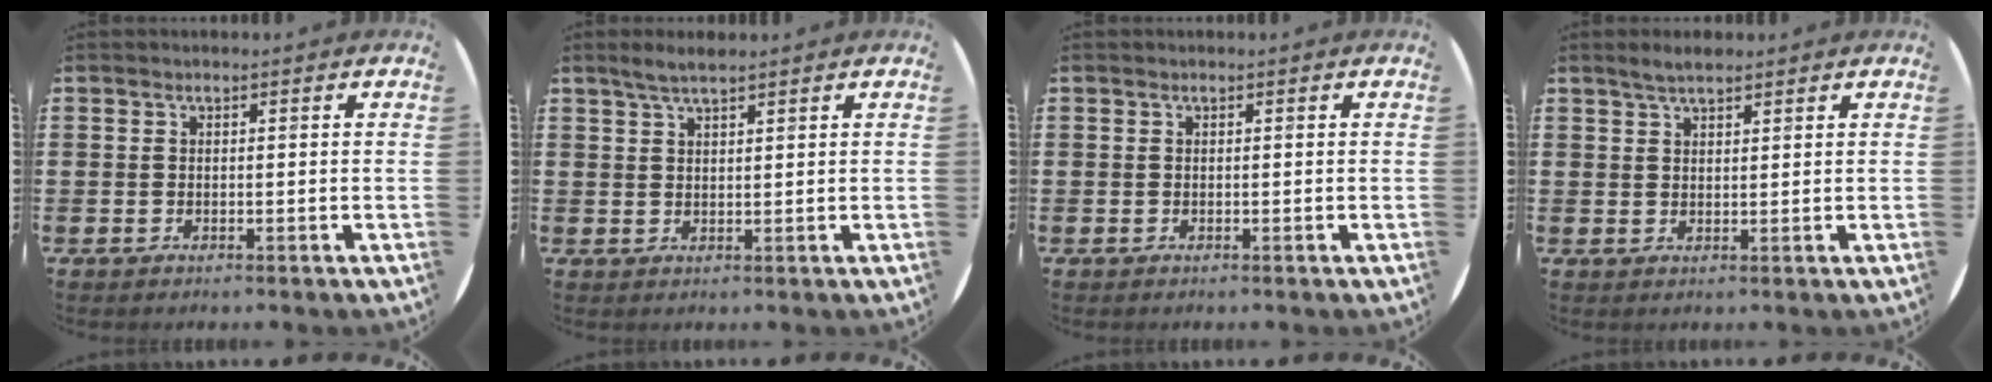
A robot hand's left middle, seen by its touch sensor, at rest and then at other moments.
{"total": 2.5, "force": [2.0, 0.2, 1.4], "torque": [-0.028, 0.004, 0.036]}
{"total": 0.0}
{"total": 2.5, "force": [2.2, 0.6, 1.2], "torque": [-0.017, 0.001, 0.038]}